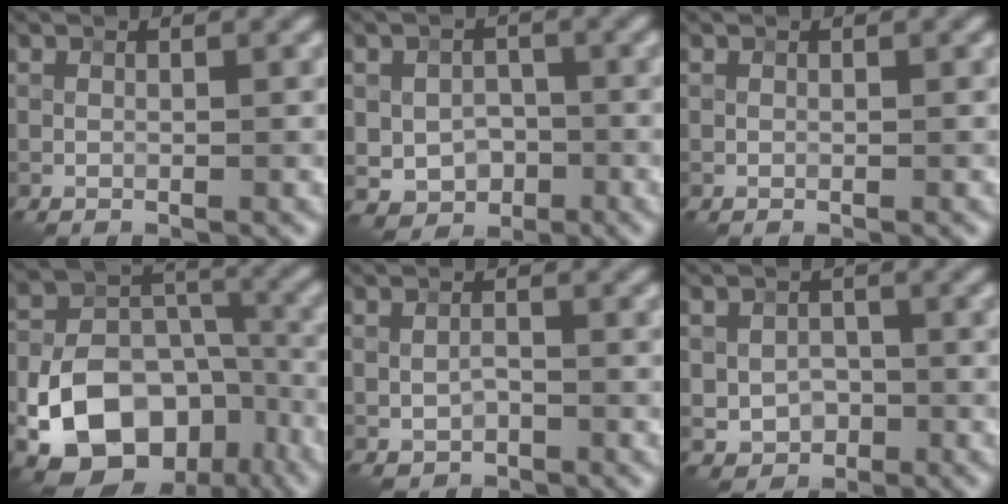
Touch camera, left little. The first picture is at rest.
{"total": 3.7, "force": [-1.1, 2.9, 1.9], "torque": [-0.035, -0.004, -0.018]}
{"total": 0.0}
{"total": 13.8, "force": [-6.4, 9.3, 7.9], "torque": [-0.147, -0.013, -0.106]}
{"total": 1.3, "force": [-0.6, 0.9, 0.7], "torque": [-0.014, 0.001, -0.011]}
{"total": 2.8, "force": [-0.8, 2.3, 1.3], "torque": [-0.022, -0.003, -0.014]}